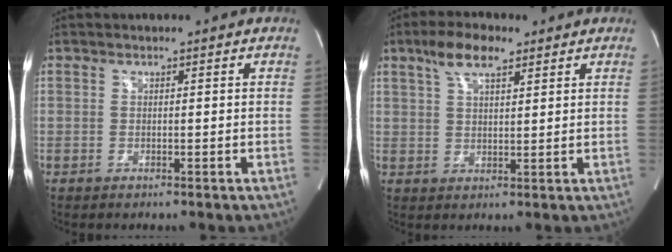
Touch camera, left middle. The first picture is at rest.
{"total": 6.4, "force": [4.1, 2.0, 4.5], "torque": [-0.092, 0.017, 0.077]}